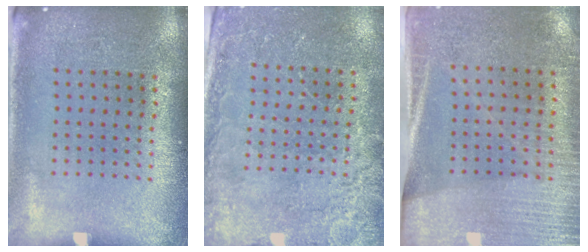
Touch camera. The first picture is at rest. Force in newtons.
{"total": 2.5, "press": 2.5, "slide": 0.5}
{"total": 2.8, "press": 2.5, "slide": 1.3}